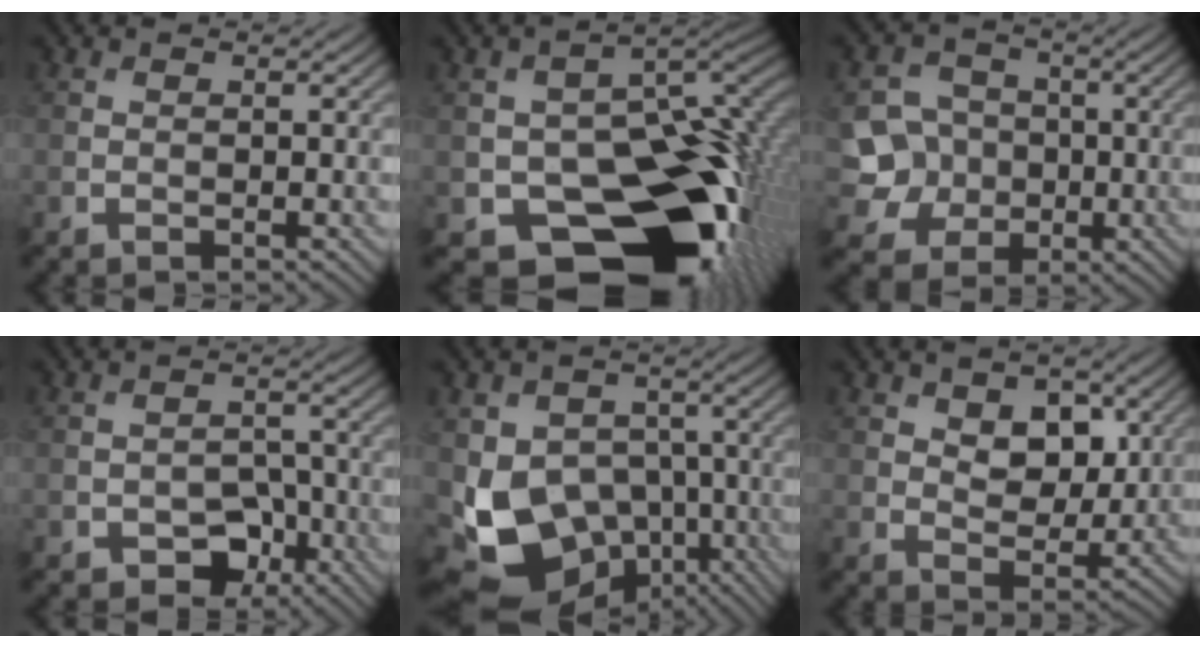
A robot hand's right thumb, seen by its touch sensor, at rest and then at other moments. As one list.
[{"total": 18.5, "force": [-7.3, 11.5, 12.5], "torque": [-0.173, -0.034, -0.110]}, {"total": 7.7, "force": [-1.2, 7.0, 2.9], "torque": [-0.070, -0.017, -0.043]}, {"total": 5.1, "force": [-2.9, 3.3, 2.6], "torque": [-0.036, 0.003, -0.049]}, {"total": 11.7, "force": [-3.7, 8.9, 6.6], "torque": [-0.125, -0.028, -0.069]}, {"total": 6.1, "force": [2.2, 3.9, 4.2], "torque": [-0.066, -0.006, 0.029]}]